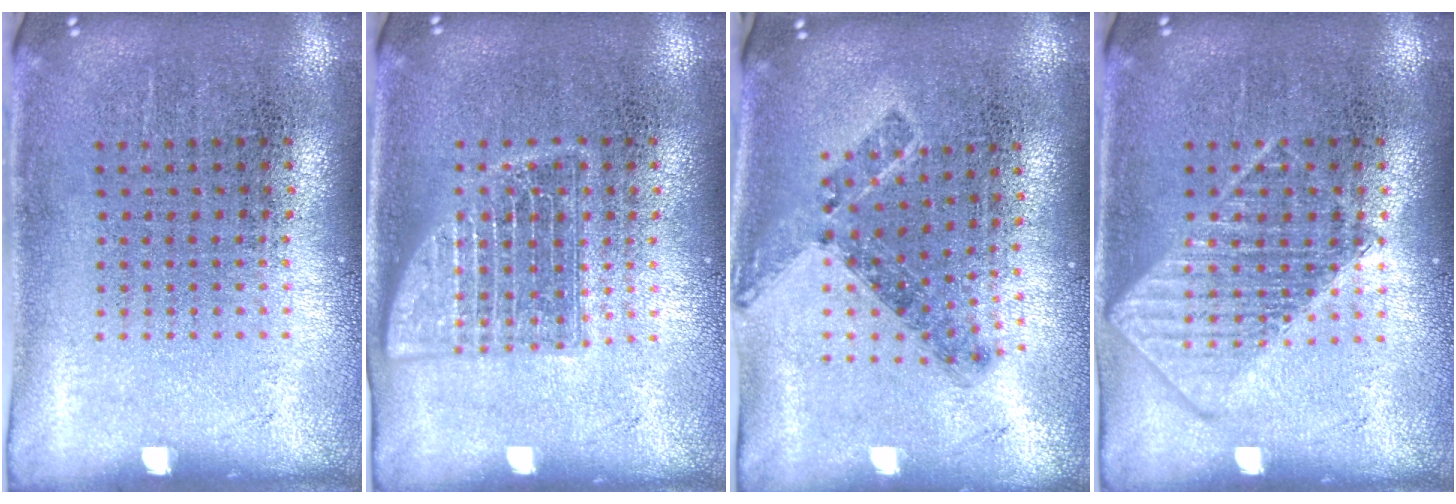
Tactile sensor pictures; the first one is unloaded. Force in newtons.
{"total": 2.5, "press": 2.5, "slide": 0.4}
{"total": 0.7, "press": 0.7, "slide": 0.3}
{"total": 2.4, "press": 2.3, "slide": 0.4}